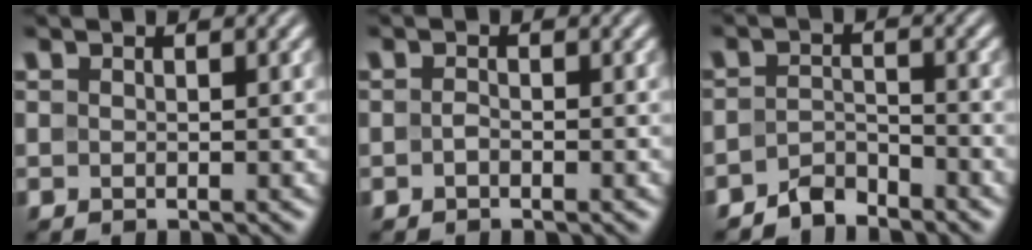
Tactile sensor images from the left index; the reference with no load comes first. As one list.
[{"total": 0.6, "force": [-0.3, 0.3, 0.5], "torque": [-0.012, 0.001, -0.007]}, {"total": 2.4, "force": [-2.2, 0.7, 0.6], "torque": [-0.008, 0.009, -0.047]}]